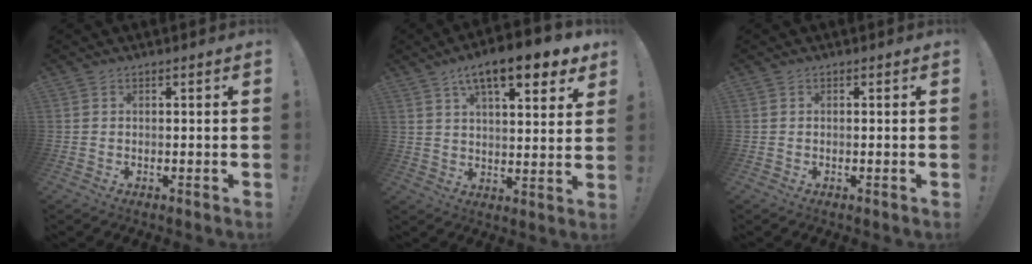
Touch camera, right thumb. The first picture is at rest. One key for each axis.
{"total": 13.8, "fx": 8.2, "fy": 4.0, "fz": 10.4, "tx": -0.159, "ty": -0.041, "tz": 0.132}
{"total": 0.0}